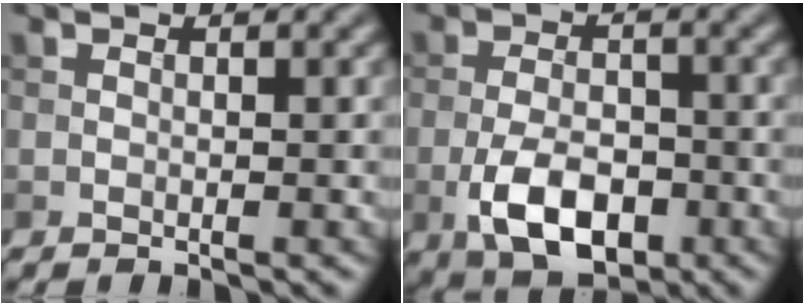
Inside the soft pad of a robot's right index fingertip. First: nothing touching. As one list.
[{"total": 6.7, "force": [-2.6, 3.6, 5.0], "torque": [-0.093, -0.007, -0.052]}]